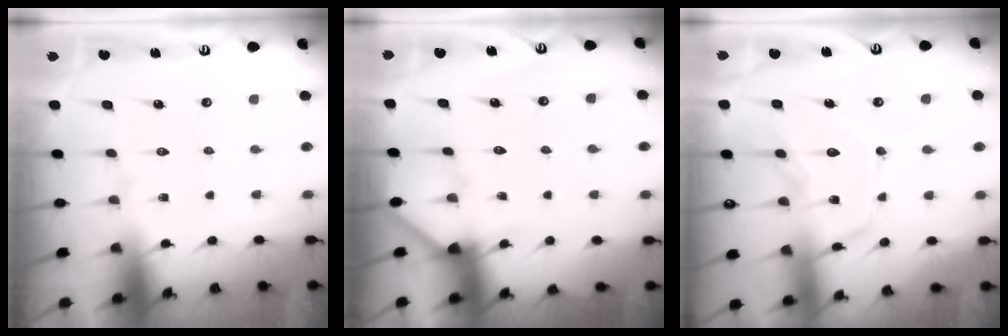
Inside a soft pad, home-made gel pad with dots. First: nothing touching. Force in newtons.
{"total": 4.3, "press": 4.3, "slide": 0.3}
{"total": 13.7, "press": 13.6, "slide": 1.2}